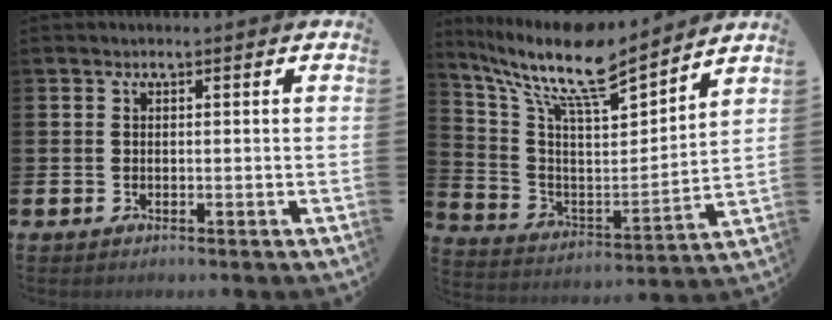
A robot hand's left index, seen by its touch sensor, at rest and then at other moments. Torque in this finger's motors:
{"motor_torque": [0.51, -0.57, 1.05, 0.21]}